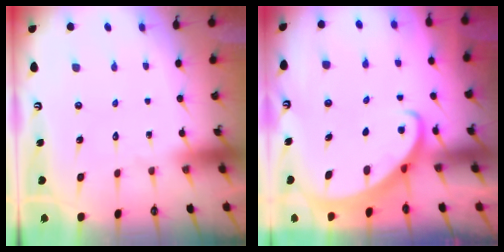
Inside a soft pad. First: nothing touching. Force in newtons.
{"total": 2.6, "press": 2.6, "slide": 0.3}